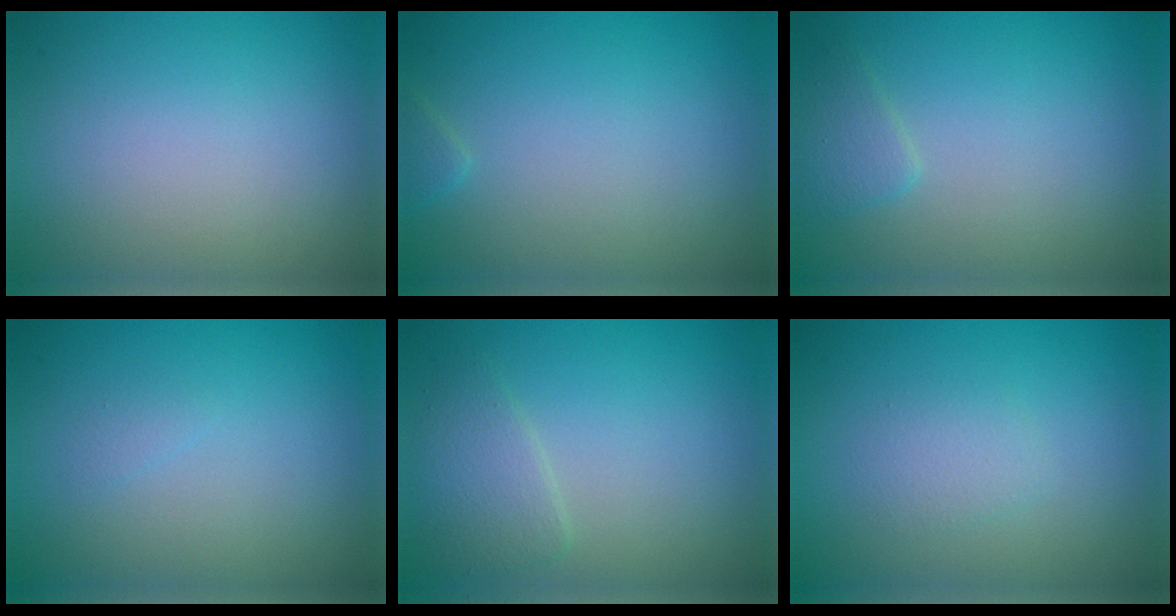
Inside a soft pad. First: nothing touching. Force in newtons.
{"total": 0.7, "press": 0.7, "slide": 0.0}
{"total": 1.5, "press": 1.5, "slide": 0.1}
{"total": 0.5, "press": 0.5, "slide": 0.0}
{"total": 2.4, "press": 2.4, "slide": 0.0}
{"total": 1.4, "press": 1.4, "slide": 0.1}